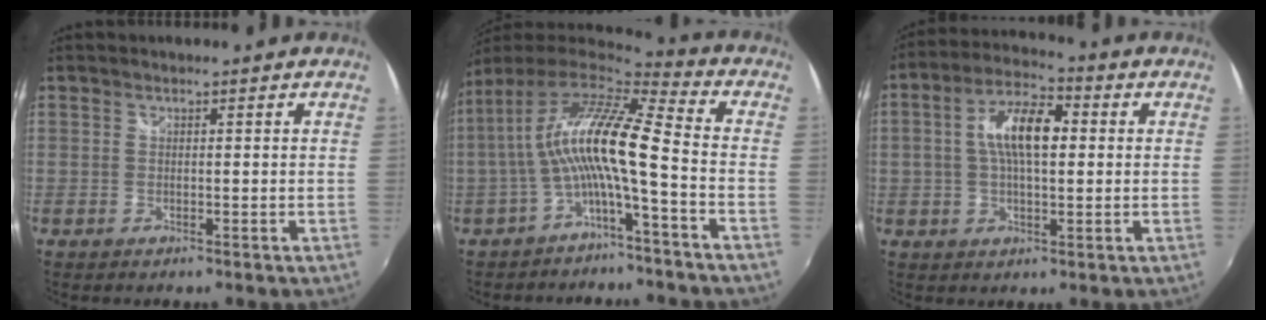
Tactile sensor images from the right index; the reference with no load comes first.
{"total": 13.0, "force": [-1.1, 1.2, 12.9], "torque": [-0.247, 0.017, -0.024]}
{"total": 10.2, "force": [1.2, 4.5, 9.1], "torque": [-0.171, 0.020, 0.016]}